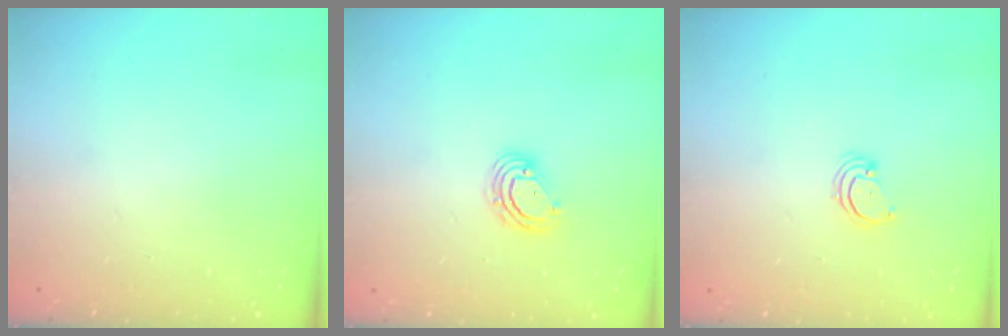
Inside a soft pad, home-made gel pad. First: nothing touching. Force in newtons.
{"total": 5.7, "press": 5.6, "slide": 0.8}
{"total": 2.5, "press": 2.5, "slide": 0.2}